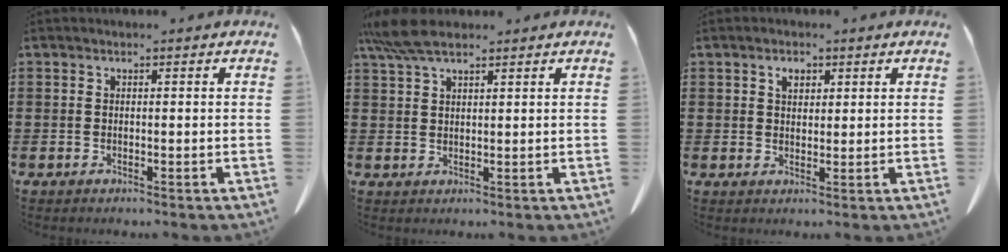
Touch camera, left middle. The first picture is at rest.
{"total": 5.6, "force": [4.1, 1.4, 3.6], "torque": [-0.080, -0.002, 0.078]}
{"total": 2.3, "force": [1.2, 1.3, 1.4], "torque": [-0.024, 0.000, 0.021]}